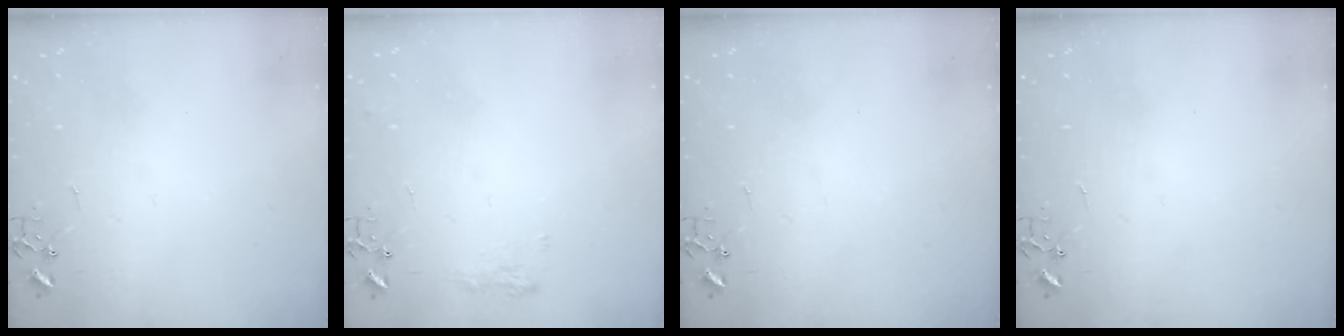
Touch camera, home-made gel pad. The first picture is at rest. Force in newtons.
{"total": 7.5, "press": 7.5, "slide": 0.5}
{"total": 0.0}
{"total": 0.0}